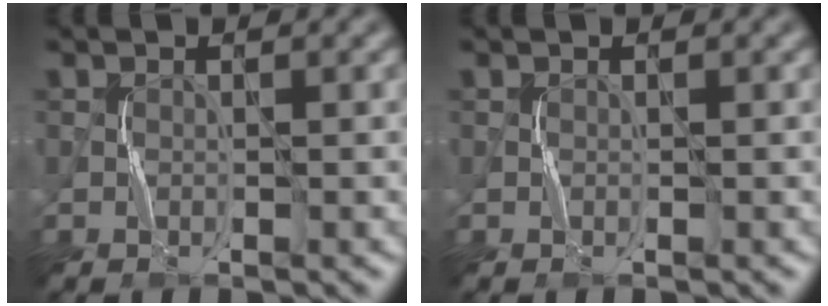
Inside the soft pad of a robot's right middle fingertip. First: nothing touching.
{"total": 0.0}